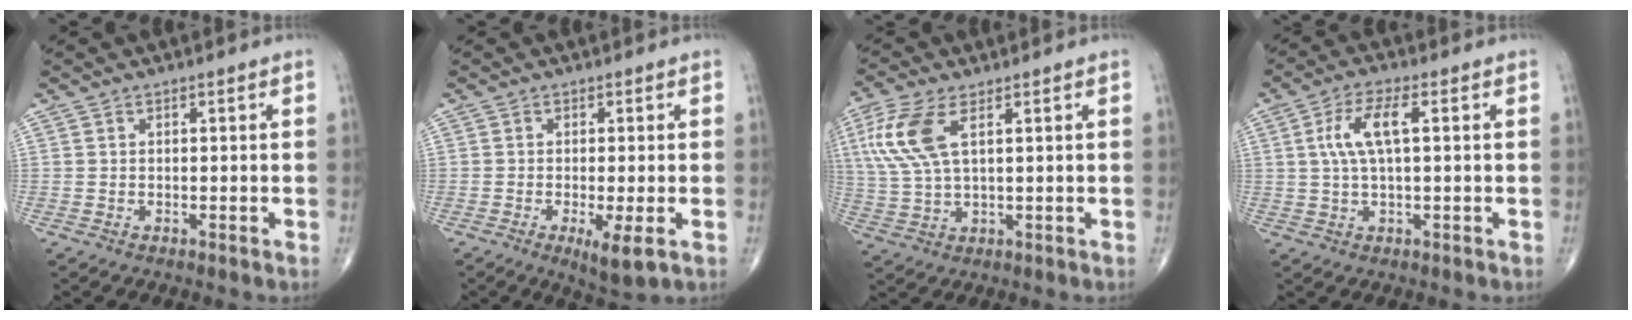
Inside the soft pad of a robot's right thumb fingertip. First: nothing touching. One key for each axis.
{"total": 5.5, "fx": -1.8, "fy": 1.2, "fz": 5.1, "tx": -0.088, "ty": -0.017, "tz": -0.030}
{"total": 10.3, "fx": 3.7, "fy": 4.3, "fz": 8.6, "tx": -0.218, "ty": 0.002, "tz": 0.077}
{"total": 7.3, "fx": 1.5, "fy": 2.4, "fz": 6.7, "tx": -0.150, "ty": 0.013, "tz": 0.028}